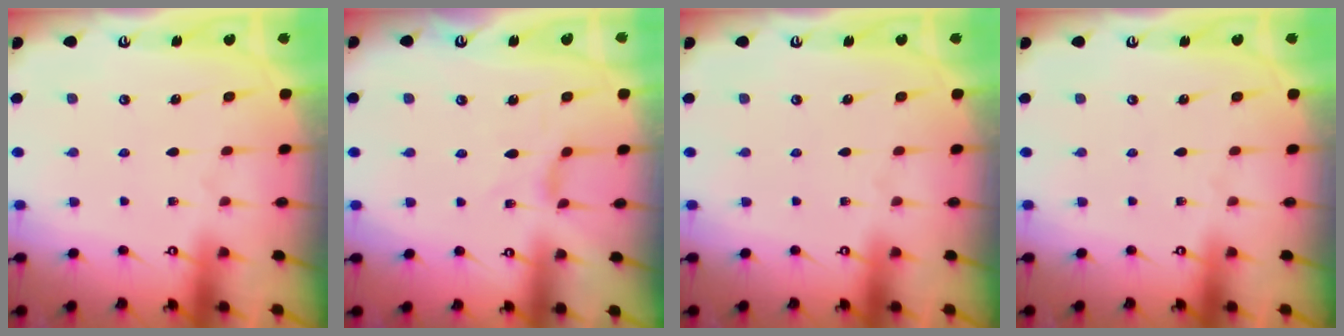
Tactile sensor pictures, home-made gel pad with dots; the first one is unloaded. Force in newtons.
{"total": 2.6, "press": 2.6, "slide": 0.4}
{"total": 0.0}
{"total": 0.0}